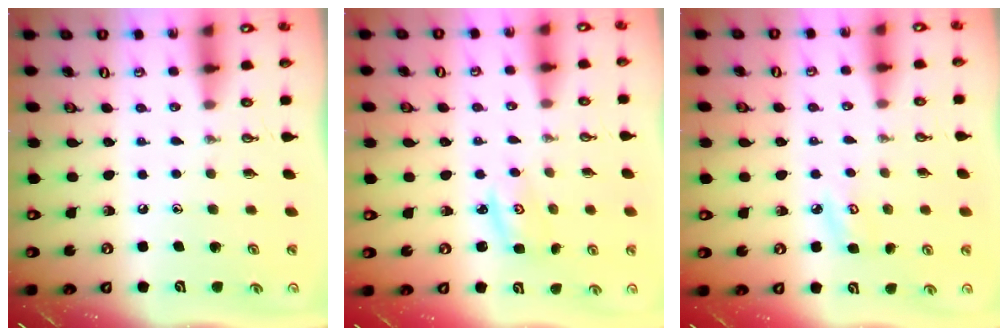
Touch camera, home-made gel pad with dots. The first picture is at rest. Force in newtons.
{"total": 2.8, "press": 2.8, "slide": 0.4}
{"total": 4.9, "press": 4.8, "slide": 0.6}